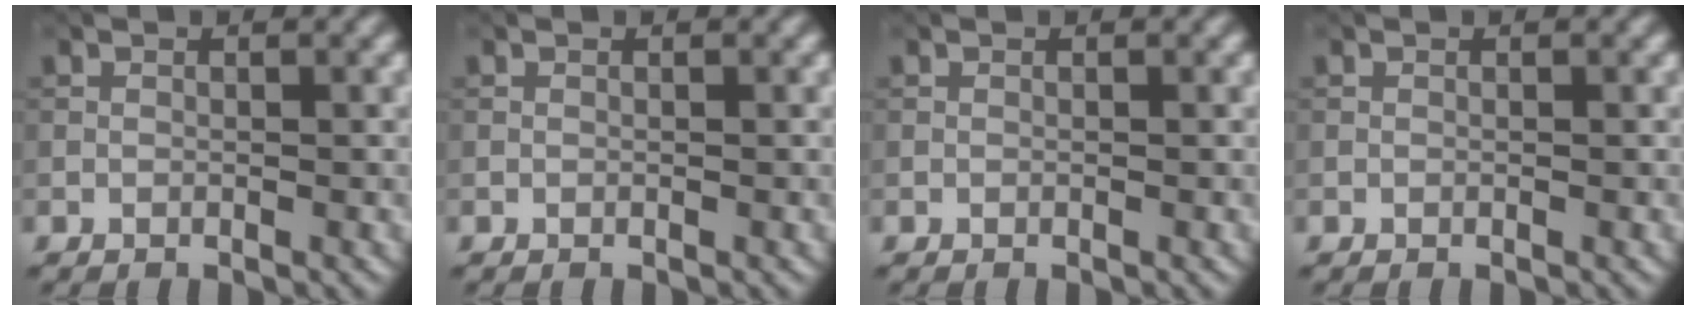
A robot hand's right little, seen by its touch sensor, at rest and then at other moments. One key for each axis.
{"total": 0.0}
{"total": 0.0}
{"total": 0.0}